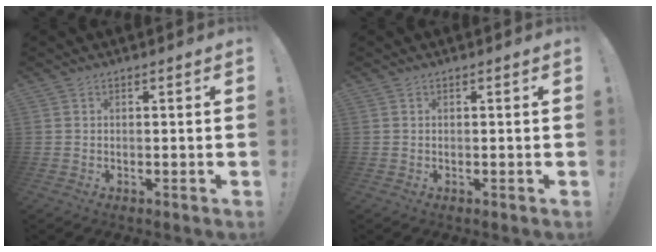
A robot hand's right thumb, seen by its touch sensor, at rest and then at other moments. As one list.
[{"total": 0.0}]